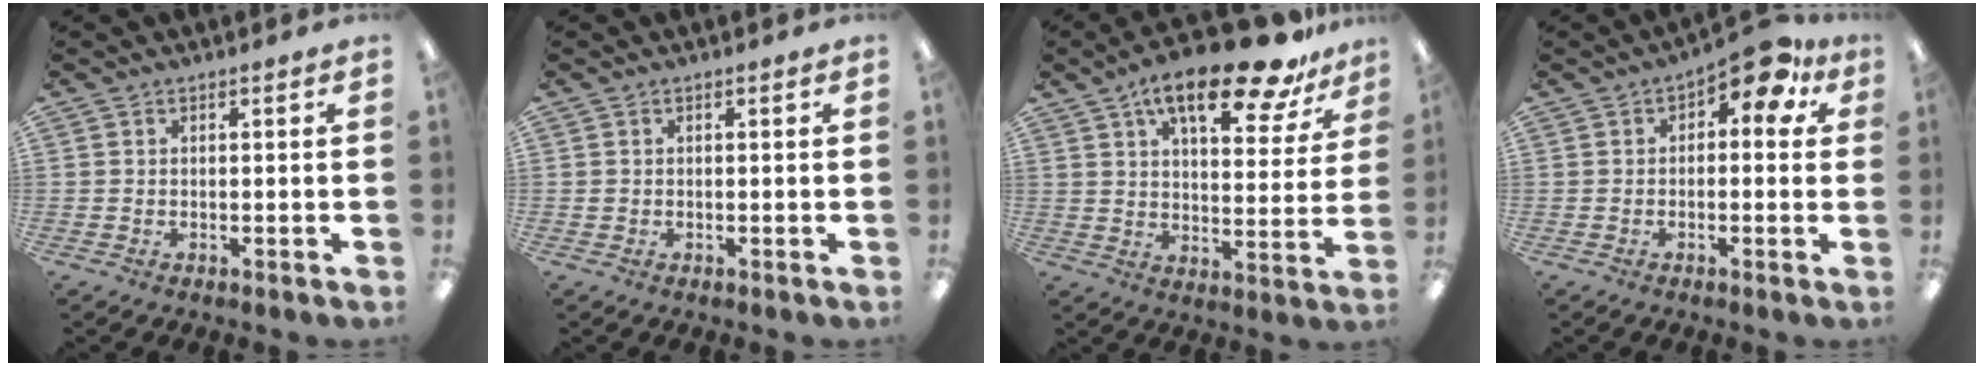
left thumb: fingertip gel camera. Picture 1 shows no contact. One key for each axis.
{"total": 0.5, "fx": 0.2, "fy": 0.5, "fz": 0.1, "tx": -0.002, "ty": 0.005, "tz": 0.001}
{"total": 19.6, "fx": 12.9, "fy": 6.7, "fz": 13.1, "tx": -0.201, "ty": -0.066, "tz": 0.209}
{"total": 8.6, "fx": 4.5, "fy": 3.8, "fz": 6.3, "tx": -0.082, "ty": -0.024, "tz": 0.070}